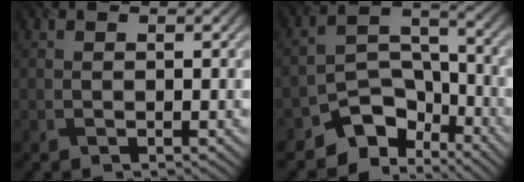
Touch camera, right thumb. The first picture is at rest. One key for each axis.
{"total": 8.8, "fx": -6.1, "fy": 5.2, "fz": 3.7, "tx": -0.049, "ty": -0.008, "tz": -0.115}